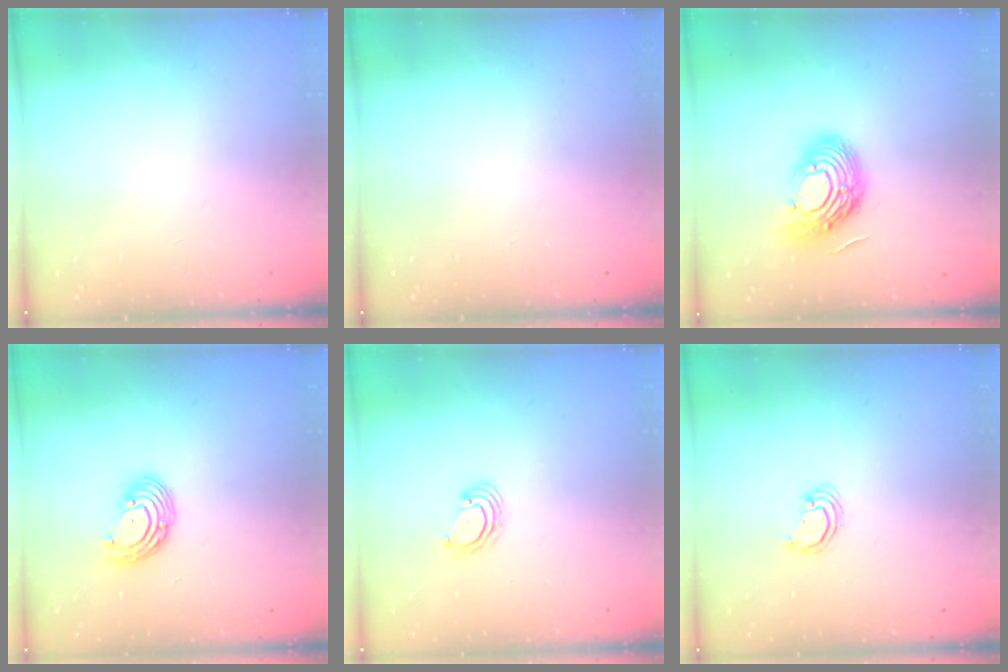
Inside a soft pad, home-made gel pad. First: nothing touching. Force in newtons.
{"total": 0.0}
{"total": 14.4, "press": 14.3, "slide": 1.2}
{"total": 7.1, "press": 7.0, "slide": 1.3}
{"total": 3.2, "press": 3.2, "slide": 0.5}
{"total": 2.2, "press": 2.2, "slide": 0.2}